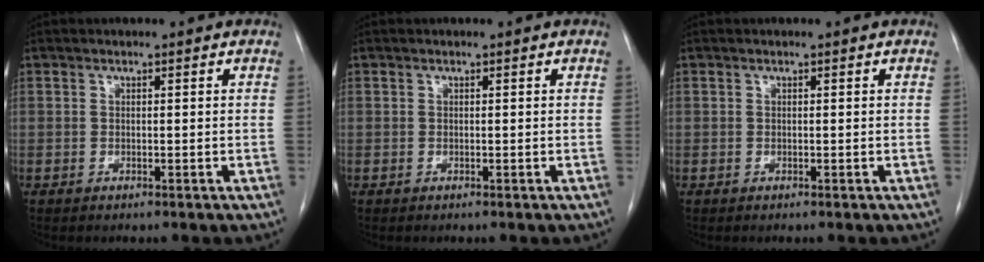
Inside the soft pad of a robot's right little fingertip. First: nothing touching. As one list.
[{"total": 0.0}, {"total": 0.0}]